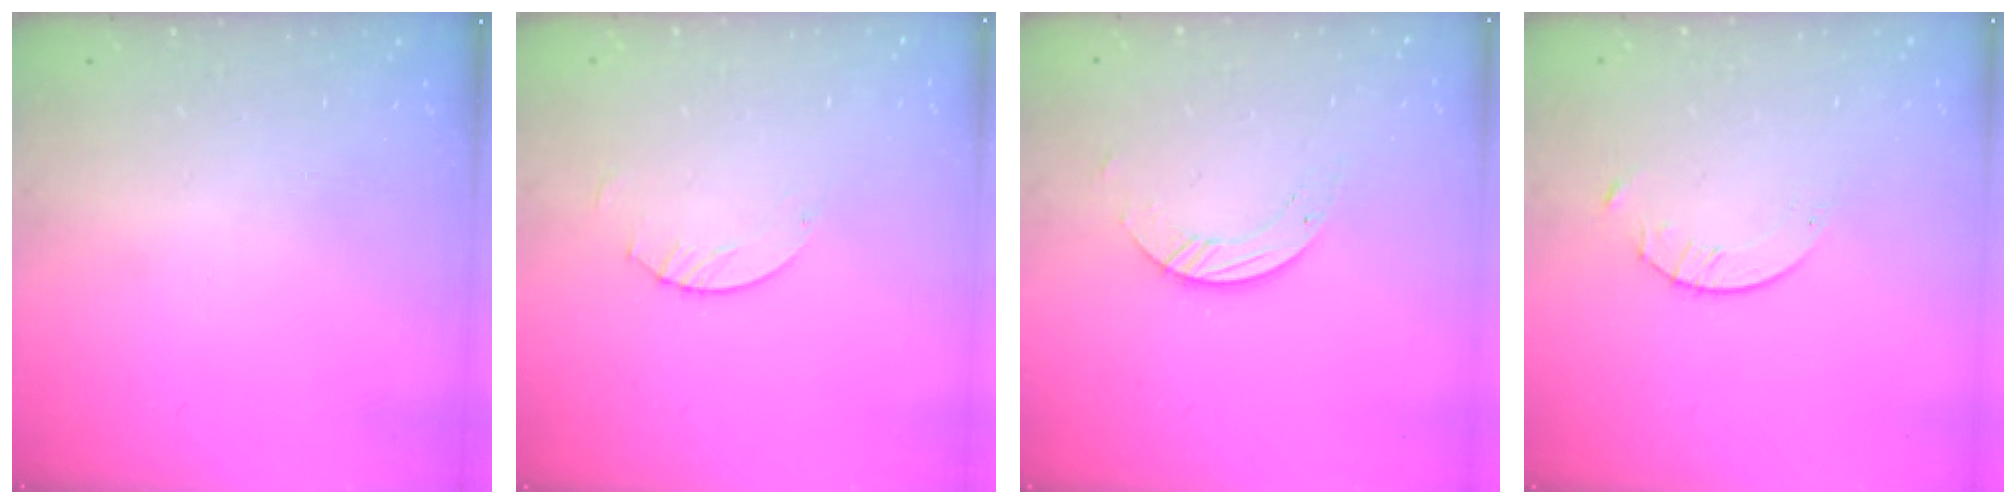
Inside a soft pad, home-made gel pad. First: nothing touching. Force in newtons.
{"total": 2.0, "press": 2.0, "slide": 0.2}
{"total": 3.9, "press": 3.9, "slide": 0.1}
{"total": 2.1, "press": 2.1, "slide": 0.3}